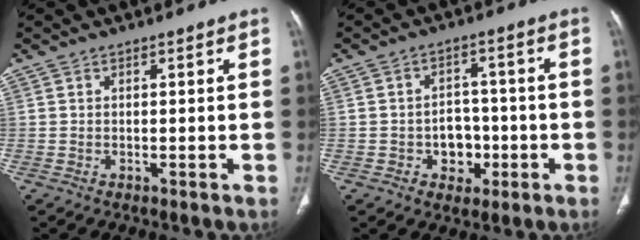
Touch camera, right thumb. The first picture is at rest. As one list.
[{"total": 6.4, "force": [-1.9, 5.2, 3.2], "torque": [-0.013, 0.021, -0.027]}]